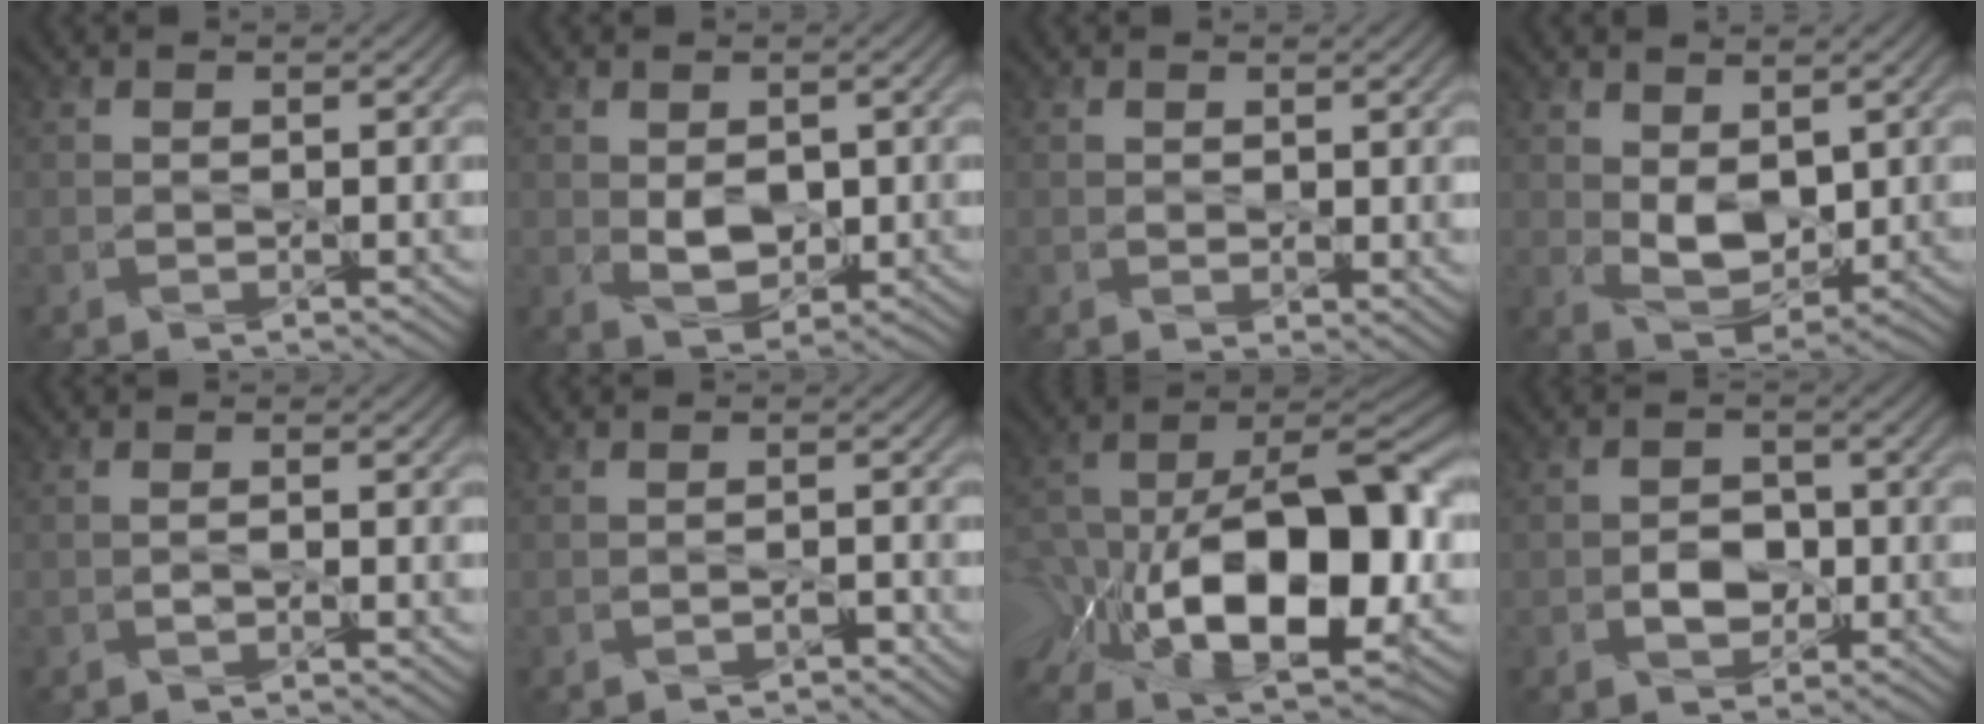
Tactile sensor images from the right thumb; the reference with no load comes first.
{"total": 4.1, "force": [0.3, 2.3, 3.4], "torque": [-0.073, -0.008, 0.006]}
{"total": 2.6, "force": [1.0, 1.5, 1.9], "torque": [-0.035, -0.011, 0.018]}
{"total": 6.1, "force": [1.3, 3.4, 4.9], "torque": [-0.110, -0.013, 0.026]}
{"total": 1.1, "force": [-0.4, -0.5, 0.8], "torque": [-0.021, -0.004, -0.007]}
{"total": 0.9, "force": [-0.8, -0.4, -0.1], "torque": [0.008, 0.002, -0.012]}
{"total": 17.5, "force": [-6.0, 8.3, 14.2], "torque": [-0.252, -0.015, -0.085]}
{"total": 2.8, "force": [-1.0, 1.6, 2.0], "torque": [-0.023, -0.002, -0.020]}